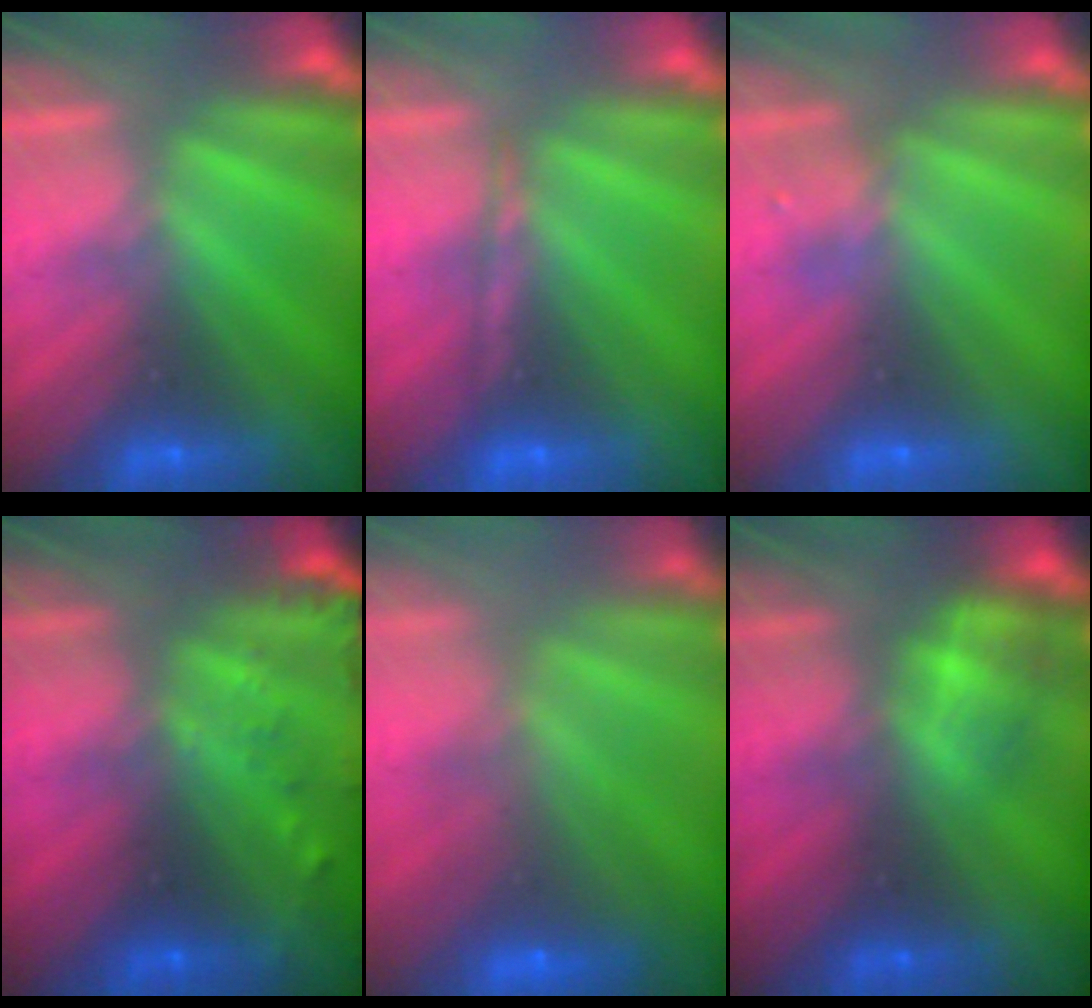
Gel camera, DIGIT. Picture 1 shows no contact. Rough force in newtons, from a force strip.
{"total": 1.5}
{"total": 2.2}
{"total": 5.6}
{"total": 7.0}
{"total": 2.3}